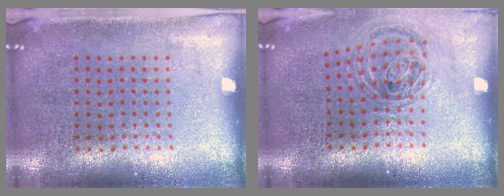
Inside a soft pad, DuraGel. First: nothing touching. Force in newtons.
{"total": 1.1, "press": 1.0, "slide": 0.3}